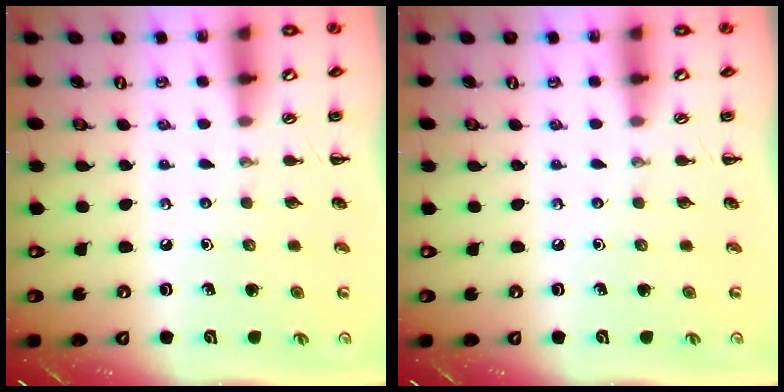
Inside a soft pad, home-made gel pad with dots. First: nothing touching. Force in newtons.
{"total": 0.0}